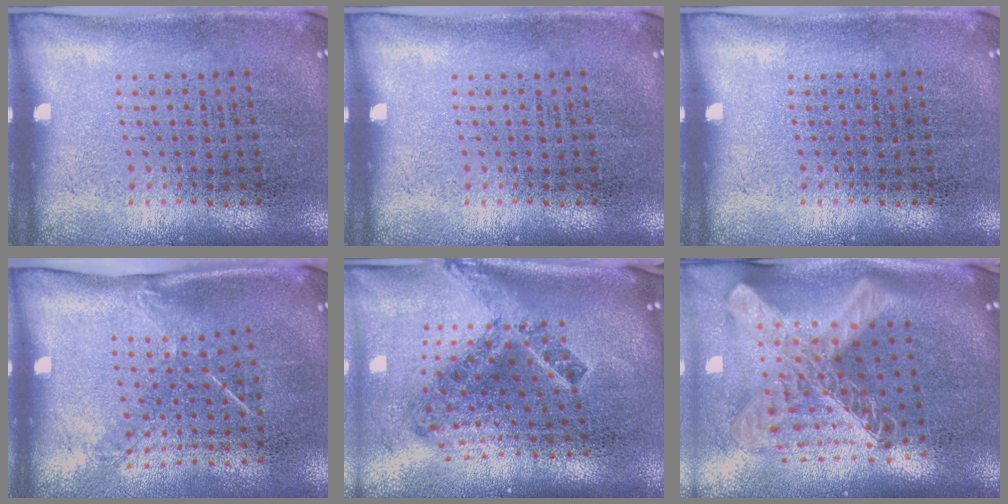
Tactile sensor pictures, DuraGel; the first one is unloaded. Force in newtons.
{"total": 0.0}
{"total": 0.0}
{"total": 1.4, "press": 1.0, "slide": 1.1}
{"total": 2.4, "press": 1.5, "slide": 1.9}
{"total": 3.0, "press": 2.0, "slide": 2.2}